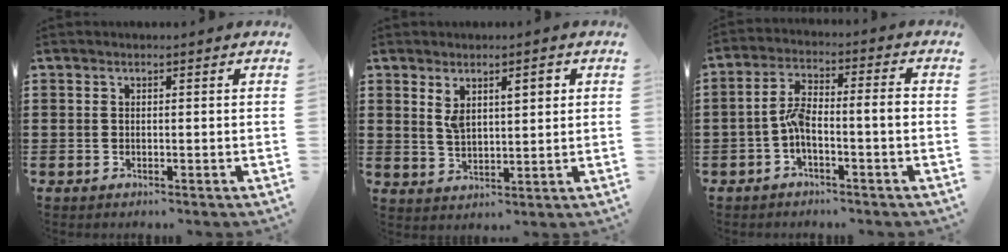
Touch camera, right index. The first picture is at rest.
{"total": 4.6, "force": [1.9, 2.0, 3.6], "torque": [-0.060, 0.002, 0.028]}
{"total": 5.9, "force": [-1.6, 1.5, 5.5], "torque": [-0.112, 0.004, -0.035]}